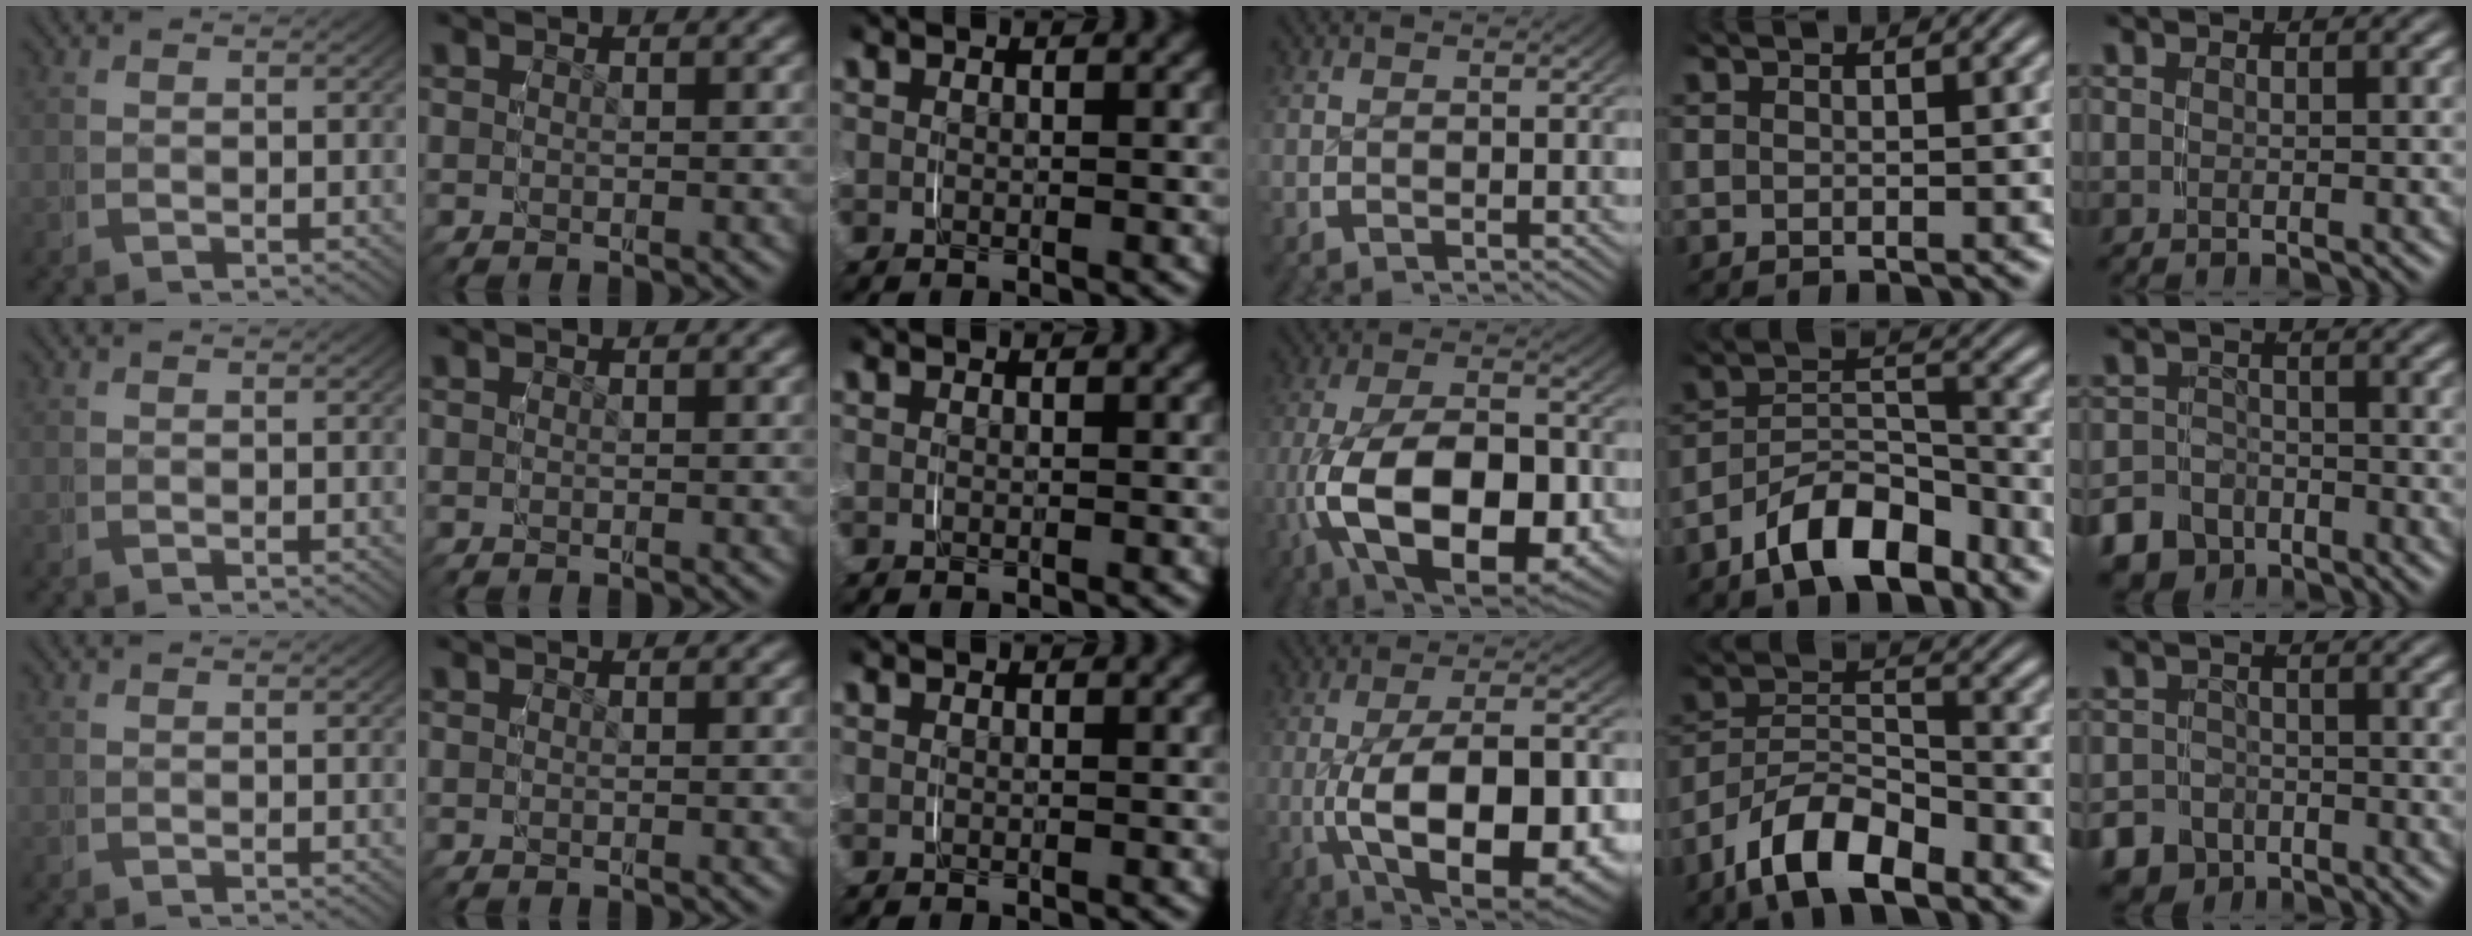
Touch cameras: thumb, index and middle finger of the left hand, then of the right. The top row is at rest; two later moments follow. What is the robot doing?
{"motion": "grasp_and_lifting", "object": "paper plate"}